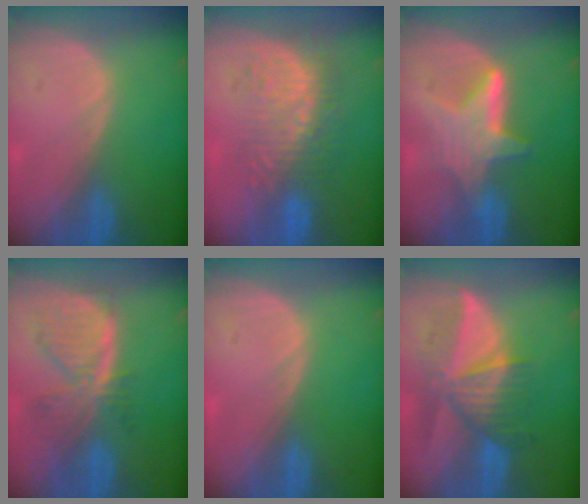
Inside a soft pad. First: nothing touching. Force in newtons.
{"total": 9.2, "press": 8.5, "slide": 3.6}
{"total": 6.4, "press": 6.2, "slide": 1.7}
{"total": 8.1, "press": 7.0, "slide": 4.1}
{"total": 0.0}
{"total": 8.4, "press": 7.9, "slide": 3.0}